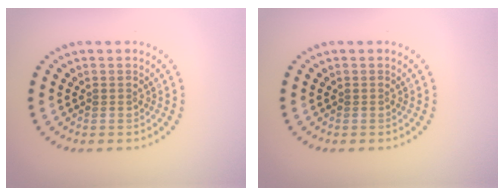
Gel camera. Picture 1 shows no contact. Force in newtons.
{"total": 0.0}